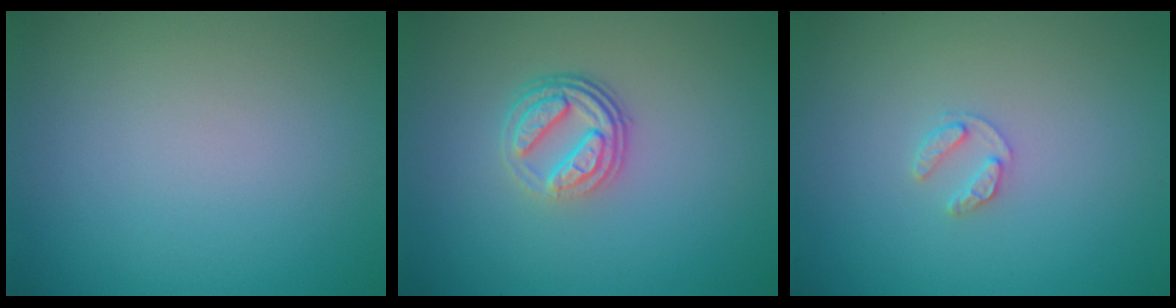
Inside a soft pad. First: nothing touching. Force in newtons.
{"total": 3.8, "press": 2.7, "slide": 2.7}
{"total": 1.3, "press": 1.3, "slide": 0.2}